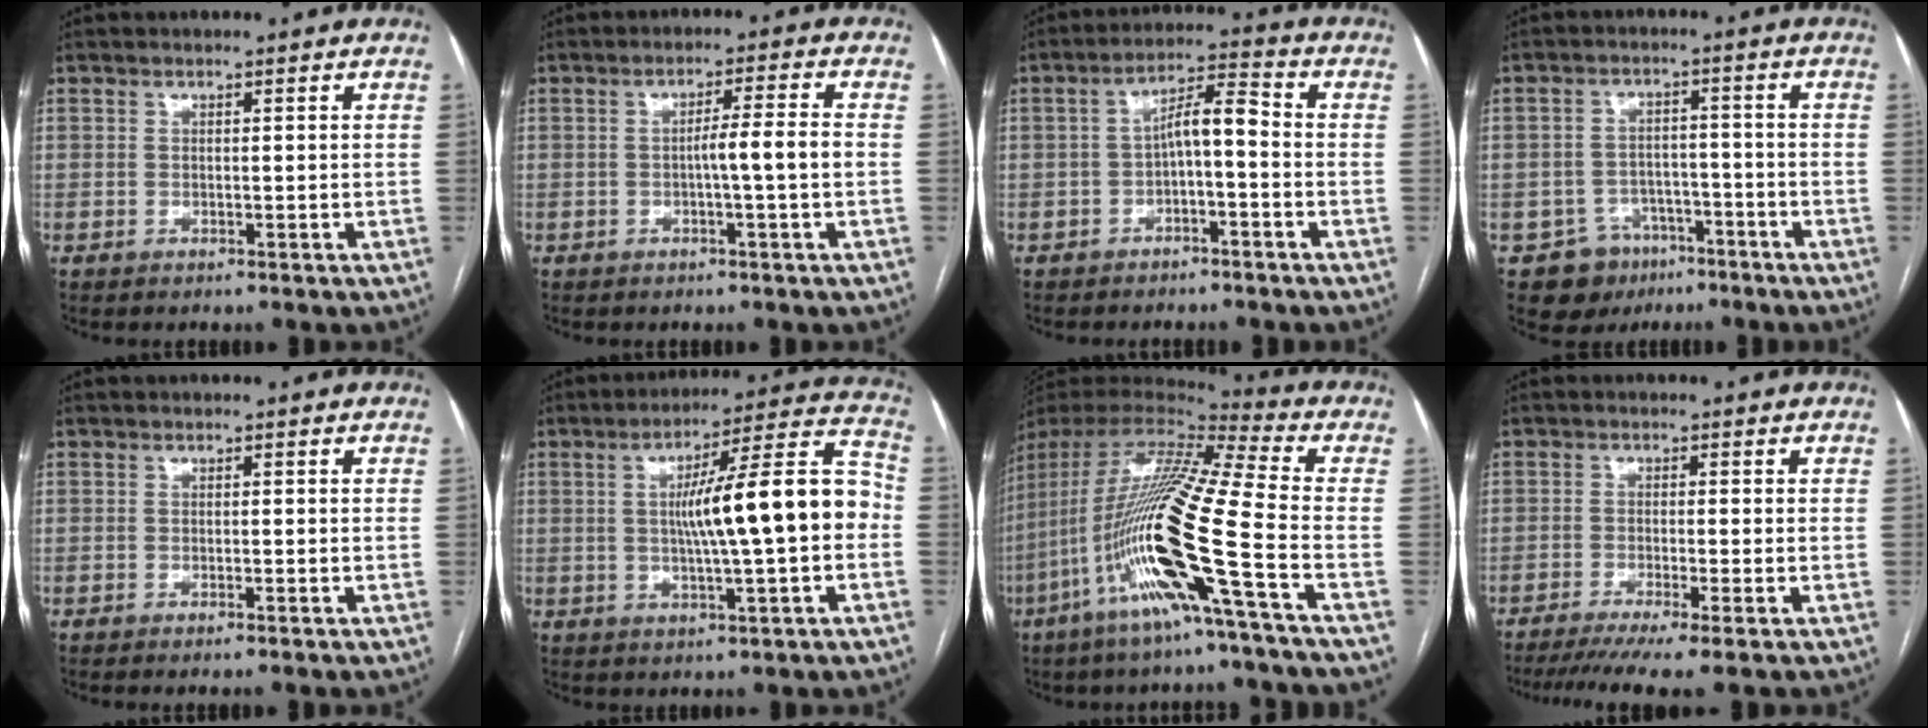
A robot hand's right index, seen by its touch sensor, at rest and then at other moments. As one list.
[{"total": 4.6, "force": [-0.8, -0.4, 4.5], "torque": [-0.070, 0.008, -0.013]}, {"total": 5.9, "force": [-1.1, 1.5, 5.6], "torque": [-0.099, 0.028, -0.019]}, {"total": 7.2, "force": [-4.4, 5.7, 1.0], "torque": [-0.011, 0.011, -0.060]}, {"total": 1.0, "force": [-0.7, -0.2, 0.6], "torque": [-0.012, 0.001, -0.012]}, {"total": 15.0, "force": [-0.6, 1.2, 15.0], "torque": [-0.225, 0.028, -0.011]}, {"total": 22.7, "force": [-7.5, -0.2, 21.5], "torque": [-0.448, -0.031, -0.156]}, {"total": 8.4, "force": [-6.3, -0.7, 5.4], "torque": [-0.078, -0.016, -0.098]}]